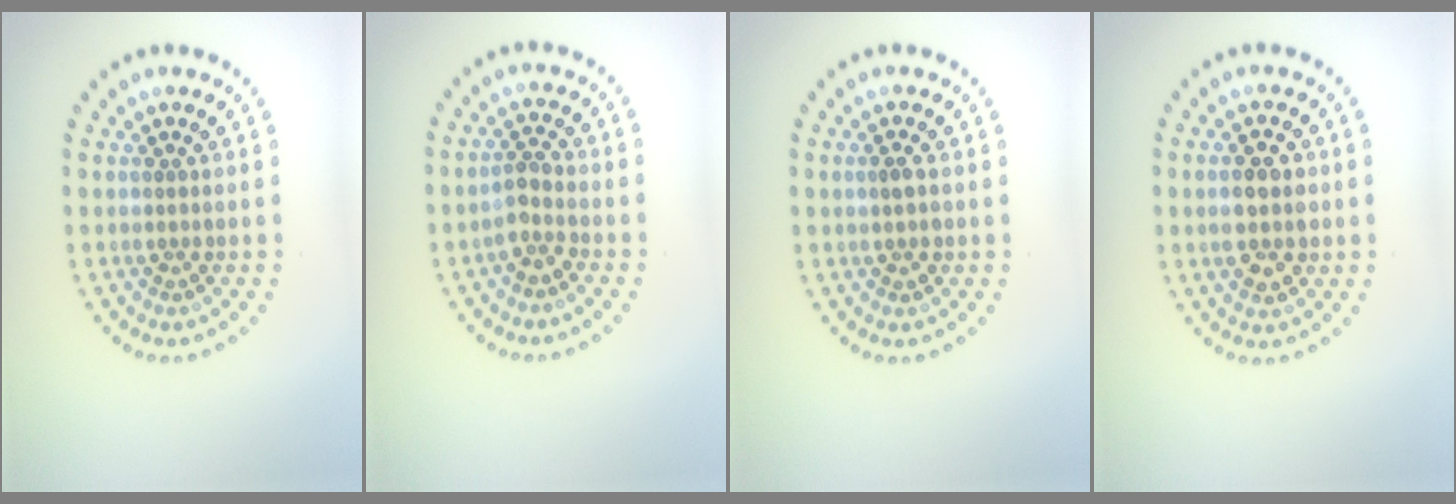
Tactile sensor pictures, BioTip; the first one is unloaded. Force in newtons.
{"total": 2.0, "press": 1.7, "slide": 1.1}
{"total": 1.1, "press": 1.1, "slide": 0.1}
{"total": 3.7, "press": 3.7, "slide": 0.2}